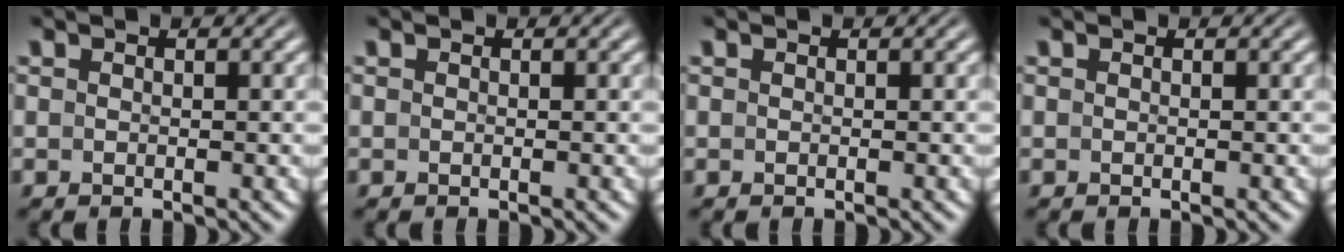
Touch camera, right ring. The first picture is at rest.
{"total": 0.0}
{"total": 0.0}
{"total": 0.0}